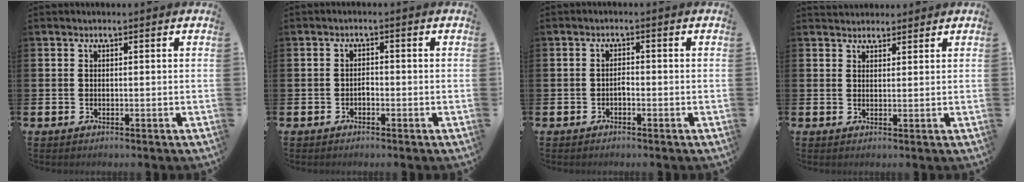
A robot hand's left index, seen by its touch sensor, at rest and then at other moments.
{"total": 1.1, "force": [-0.6, 0.7, 0.6], "torque": [-0.007, -0.001, -0.014]}
{"total": 1.0, "force": [-0.6, 0.5, 0.6], "torque": [-0.008, -0.003, -0.013]}
{"total": 2.3, "force": [2.1, 0.8, -0.1], "torque": [0.009, -0.008, 0.038]}